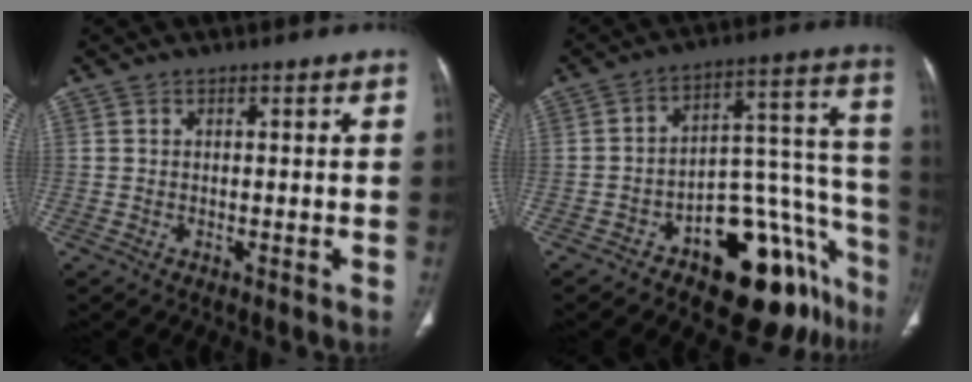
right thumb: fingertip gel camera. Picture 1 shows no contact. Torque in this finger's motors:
{"motor_torque": [3.41, 1.60, 1.28, -1.13, 0.15]}